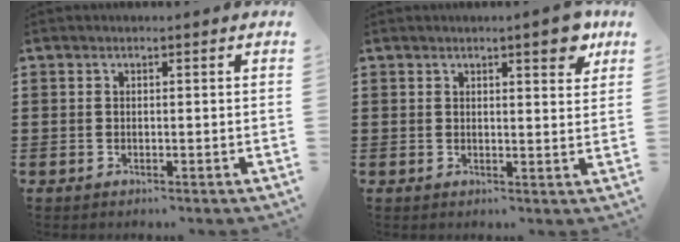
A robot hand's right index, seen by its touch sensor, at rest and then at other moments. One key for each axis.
{"total": 4.4, "fx": 2.8, "fy": 1.1, "fz": 3.3, "tx": -0.038, "ty": -0.005, "tz": 0.041}